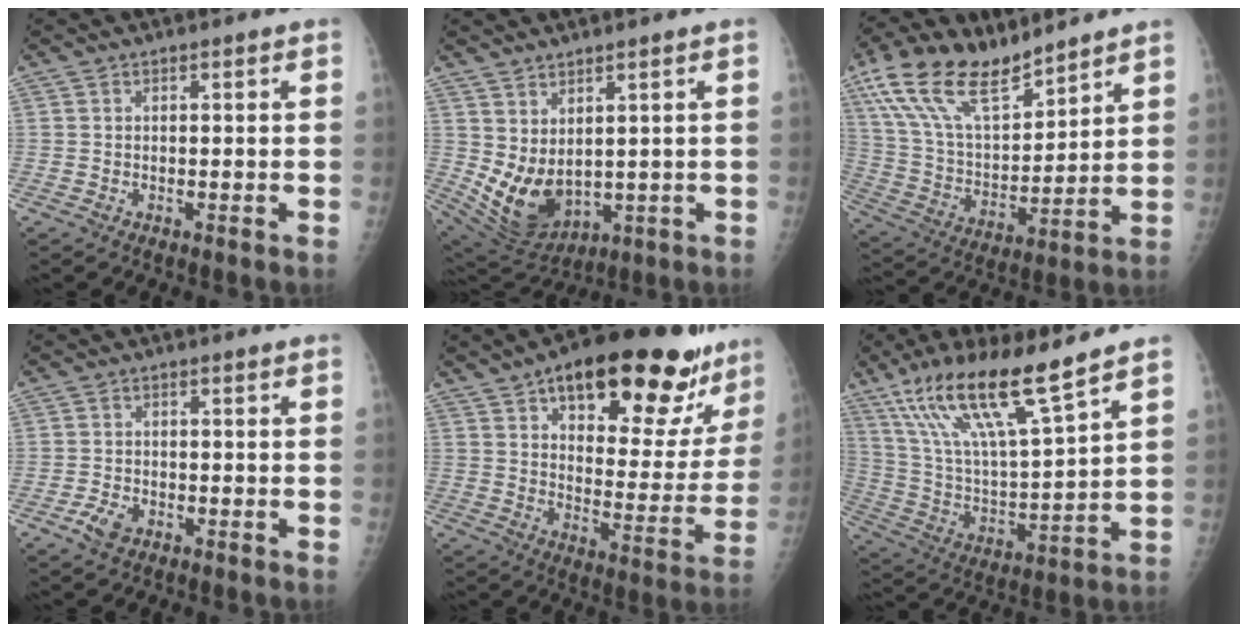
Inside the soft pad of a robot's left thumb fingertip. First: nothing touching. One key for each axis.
{"total": 10.1, "fx": 1.6, "fy": 6.0, "fz": 8.0, "tx": -0.135, "ty": -0.029, "tz": 0.060}
{"total": 18.2, "fx": 13.2, "fy": 7.1, "fz": 10.4, "tx": -0.174, "ty": -0.049, "tz": 0.258}
{"total": 3.1, "fx": -1.6, "fy": 1.9, "fz": 1.8, "tx": -0.035, "ty": 0.004, "tz": -0.027}
{"total": 26.9, "fx": 17.2, "fy": 10.9, "fz": 17.7, "tx": -0.200, "ty": -0.052, "tz": 0.245}
{"total": 19.3, "fx": 13.0, "fy": 3.1, "fz": 14.0, "tx": -0.250, "ty": -0.055, "tz": 0.250}